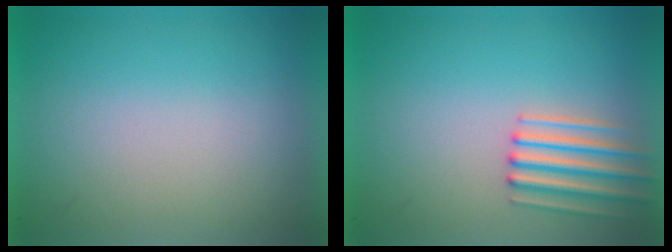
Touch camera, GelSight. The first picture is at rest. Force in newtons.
{"total": 2.8}